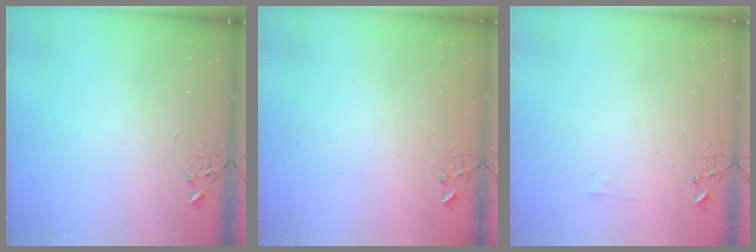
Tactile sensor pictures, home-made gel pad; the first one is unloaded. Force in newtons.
{"total": 1.3, "press": 1.2, "slide": 0.1}
{"total": 4.8, "press": 4.7, "slide": 0.7}